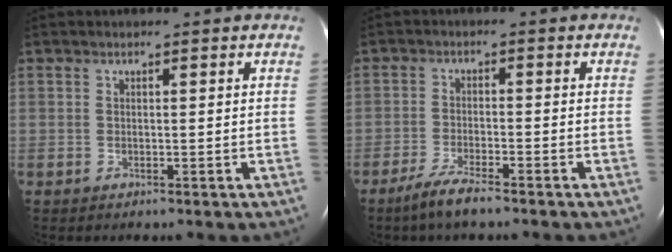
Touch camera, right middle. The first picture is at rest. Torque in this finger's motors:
{"motor_torque": [0.50, -0.38, 0.01, 0.02]}